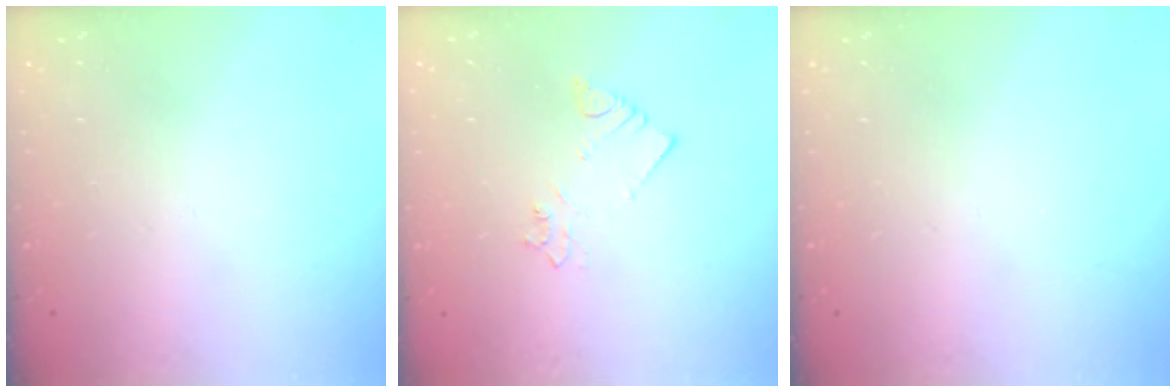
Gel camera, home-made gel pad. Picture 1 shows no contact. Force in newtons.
{"total": 2.7, "press": 2.7, "slide": 0.3}
{"total": 0.0}